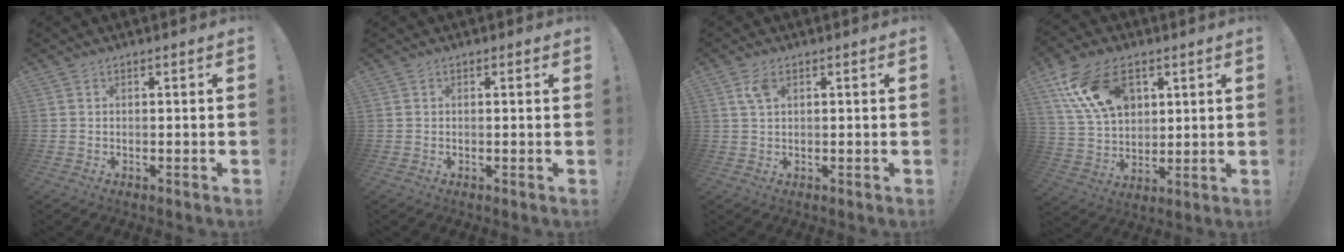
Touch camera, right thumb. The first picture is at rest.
{"total": 0.6, "force": [0.3, 0.5, 0.0], "torque": [0.007, -0.001, 0.004]}
{"total": 4.1, "force": [1.9, 1.9, 3.1], "torque": [-0.064, 0.003, 0.034]}
{"total": 18.3, "force": [8.3, 11.6, 11.4], "torque": [-0.210, -0.023, 0.157]}